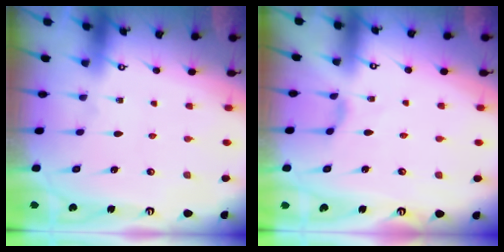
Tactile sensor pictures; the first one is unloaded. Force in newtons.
{"total": 2.0, "press": 1.9, "slide": 0.6}